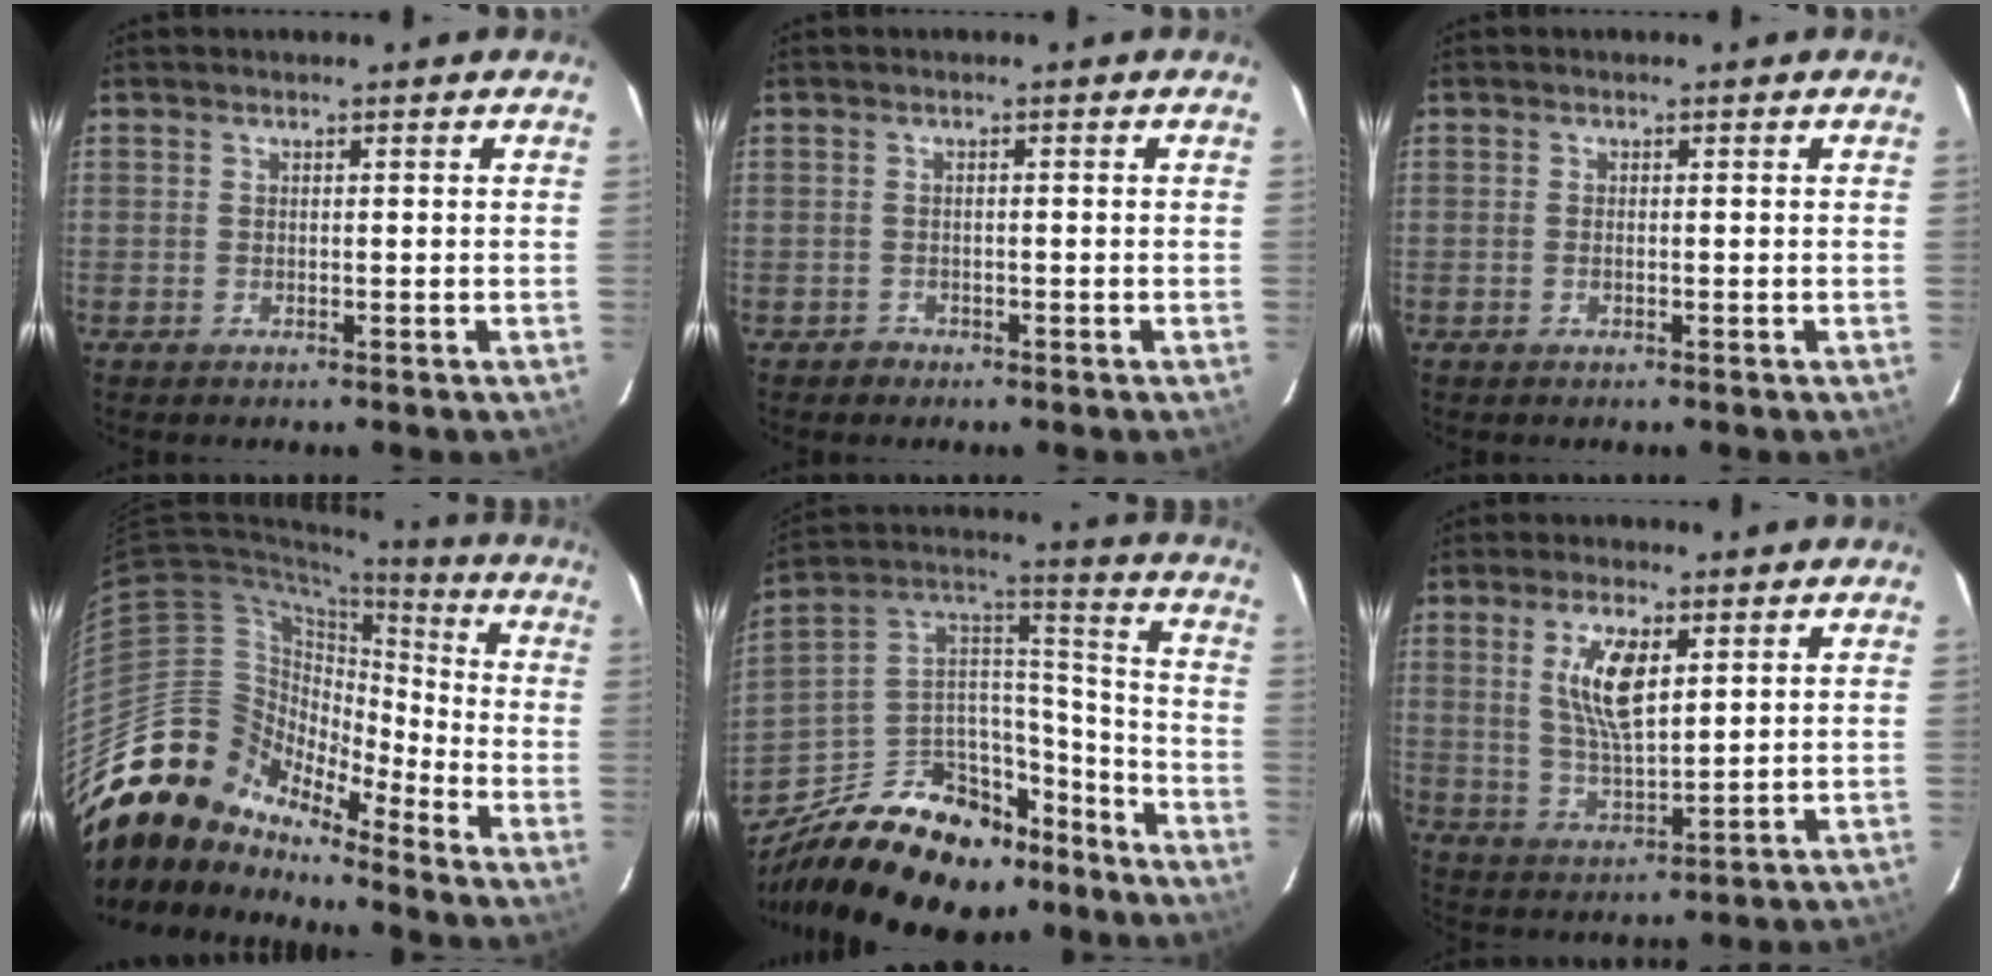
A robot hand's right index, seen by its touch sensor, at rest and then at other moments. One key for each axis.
{"total": 1.5, "fx": -0.9, "fy": 1.2, "fz": -0.1, "tx": 0.001, "ty": 0.007, "tz": -0.014}
{"total": 0.6, "fx": -0.2, "fy": 0.3, "fz": 0.5, "tx": -0.011, "ty": 0.001, "tz": -0.005}
{"total": 16.5, "fx": -14.3, "fy": 6.9, "fz": 4.7, "tx": -0.081, "ty": 0.025, "tz": -0.275}
{"total": 28.7, "fx": -19.5, "fy": 15.0, "fz": 14.8, "tx": -0.292, "ty": 0.050, "tz": -0.280}
{"total": 9.2, "fx": 3.2, "fy": 3.6, "fz": 7.9, "tx": -0.149, "ty": 0.000, "tz": 0.067}